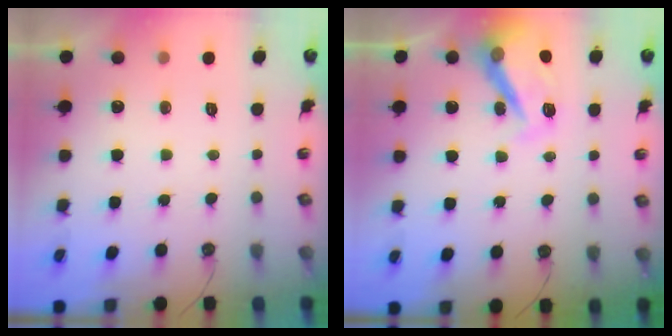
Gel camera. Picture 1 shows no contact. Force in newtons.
{"total": 16.2, "press": 16.2, "slide": 0.3}